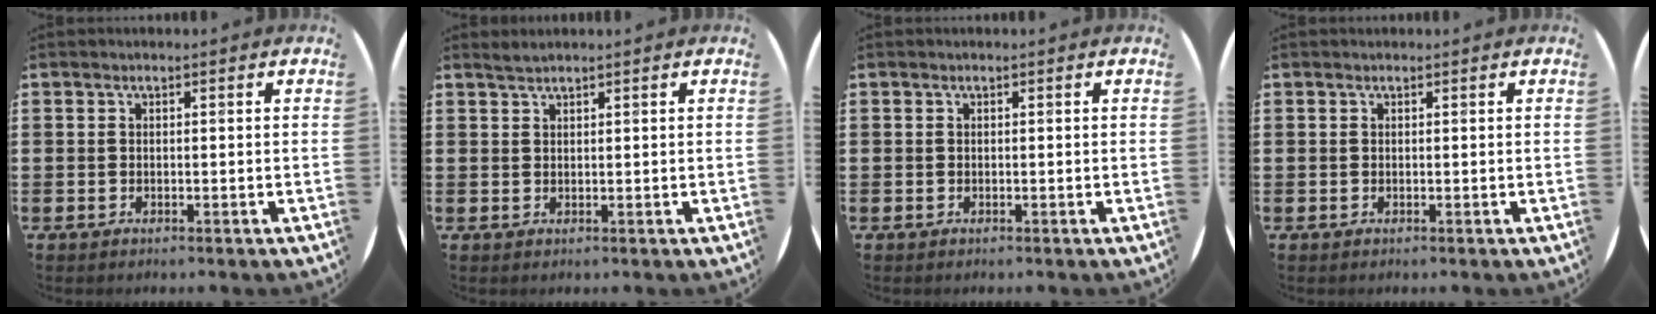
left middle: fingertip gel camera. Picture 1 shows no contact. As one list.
[{"total": 1.1, "force": [1.1, -0.1, 0.2], "torque": [-0.005, 0.000, 0.020]}, {"total": 0.0}, {"total": 0.0}]